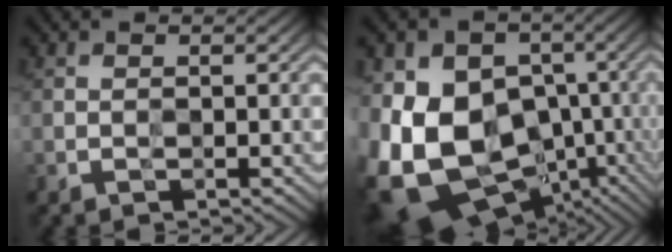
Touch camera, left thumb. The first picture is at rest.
{"total": 20.1, "force": [-4.5, 14.9, 12.7], "torque": [-0.272, -0.021, -0.069]}